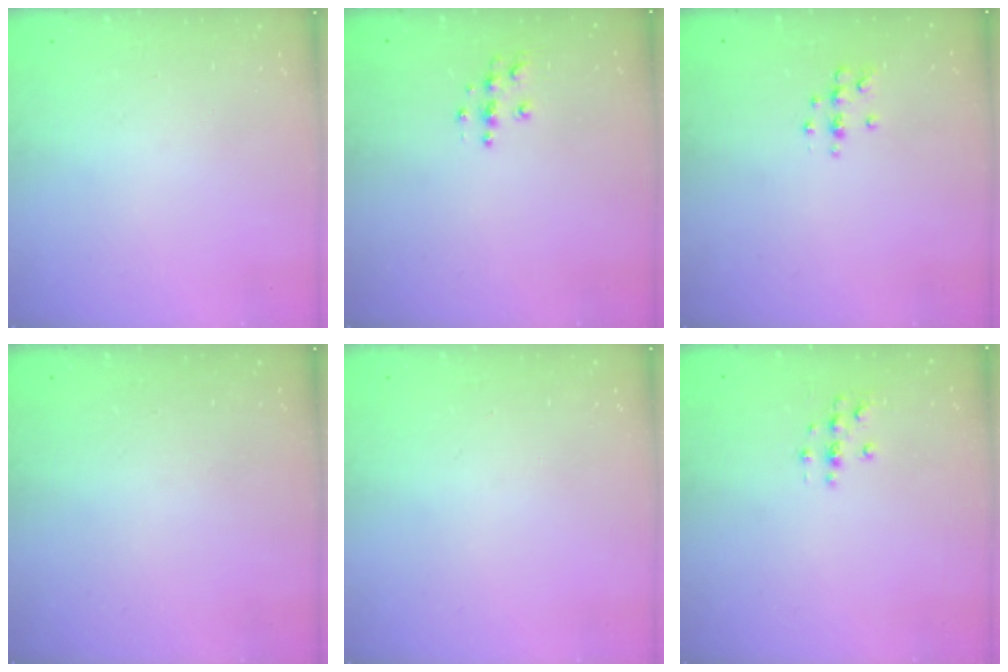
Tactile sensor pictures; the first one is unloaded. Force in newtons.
{"total": 5.1, "press": 5.1, "slide": 0.3}
{"total": 7.3, "press": 7.2, "slide": 1.2}
{"total": 0.0}
{"total": 0.0}
{"total": 2.0, "press": 2.0, "slide": 0.2}